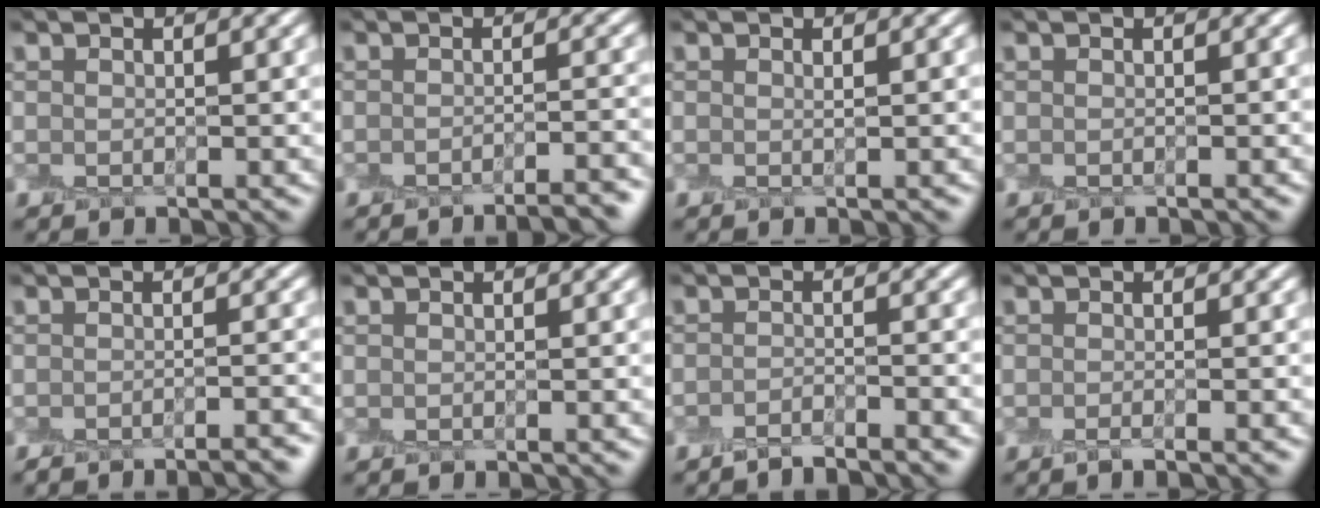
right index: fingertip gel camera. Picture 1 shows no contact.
{"total": 4.1, "force": [-3.0, 0.8, 2.6], "torque": [-0.025, 0.006, -0.042]}
{"total": 1.0, "force": [0.0, 0.3, 1.0], "torque": [-0.006, 0.001, -0.003]}
{"total": 0.5, "force": [-0.4, 0.0, 0.3], "torque": [-0.002, 0.000, -0.006]}
{"total": 4.1, "force": [-3.3, 0.8, 2.2], "torque": [-0.022, 0.007, -0.046]}
{"total": 0.0}
{"total": 2.9, "force": [-2.5, 0.4, 1.5], "torque": [-0.018, 0.001, -0.047]}
{"total": 1.8, "force": [-0.9, 0.6, 1.5], "torque": [-0.007, -0.004, -0.015]}